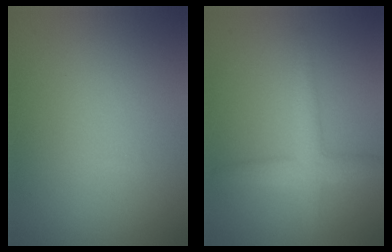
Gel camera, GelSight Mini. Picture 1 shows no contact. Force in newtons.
{"total": 3.4, "press": 3.4, "slide": 0.1}